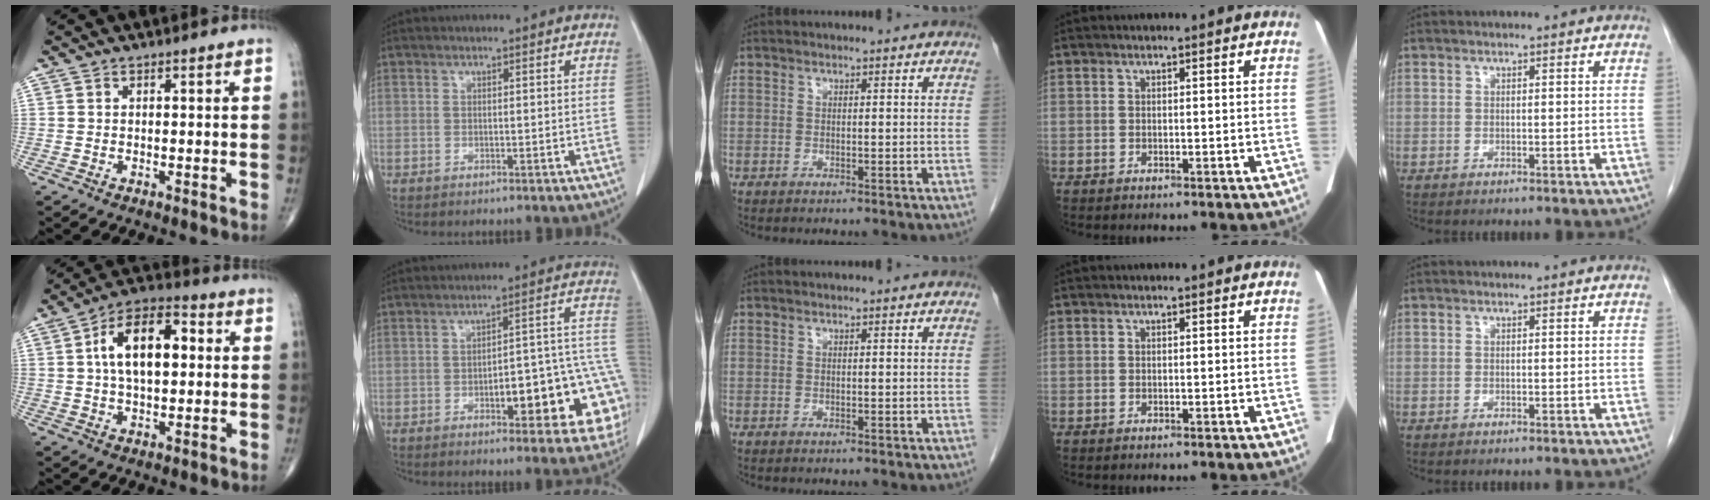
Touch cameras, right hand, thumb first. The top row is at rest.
{"thumb": {"total": 13.8, "force": [2.0, 7.3, 11.5], "torque": [-0.185, 0.023, 0.025]}, "index": {"total": 16.6, "force": [-5.1, 5.1, 14.9], "torque": [-0.102, 0.047, -0.050]}}